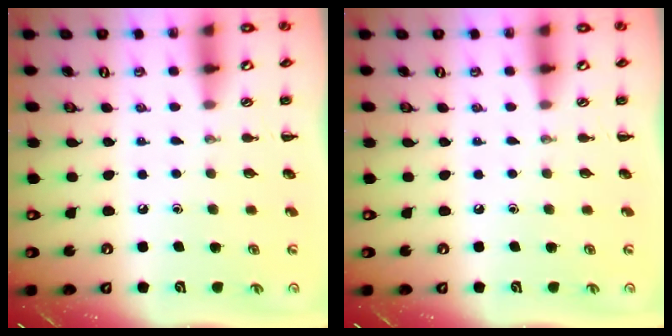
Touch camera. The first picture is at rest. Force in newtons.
{"total": 0.0}